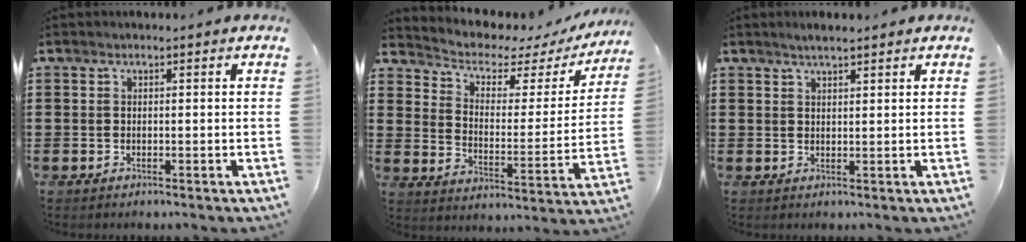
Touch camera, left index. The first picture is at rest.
{"total": 4.1, "force": [3.1, 1.8, 2.0], "torque": [-0.057, -0.023, 0.045]}
{"total": 1.9, "force": [1.7, 0.2, 0.9], "torque": [-0.019, 0.004, 0.031]}